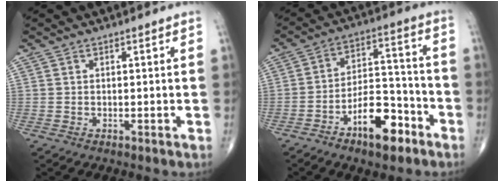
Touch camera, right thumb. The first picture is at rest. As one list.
[{"total": 12.5, "force": [-7.0, 5.6, 8.7], "torque": [-0.123, 0.056, -0.116]}]